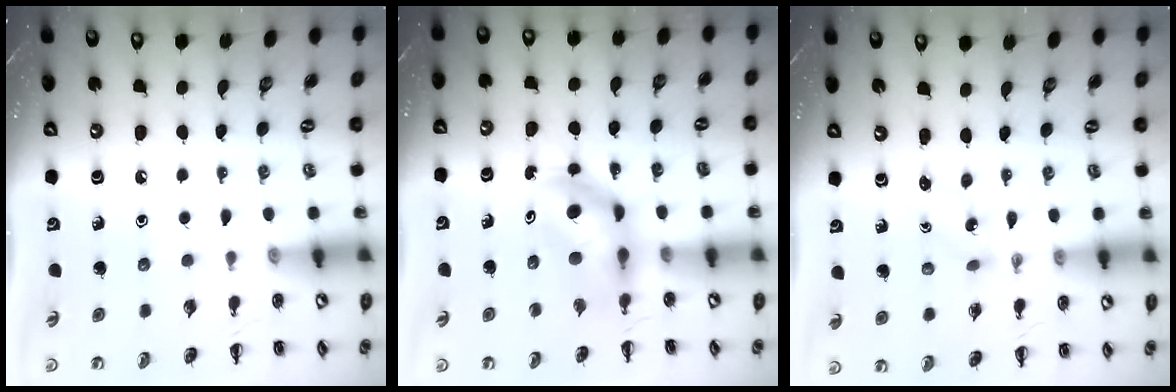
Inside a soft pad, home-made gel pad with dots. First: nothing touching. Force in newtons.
{"total": 5.6, "press": 5.6, "slide": 0.8}
{"total": 0.0}